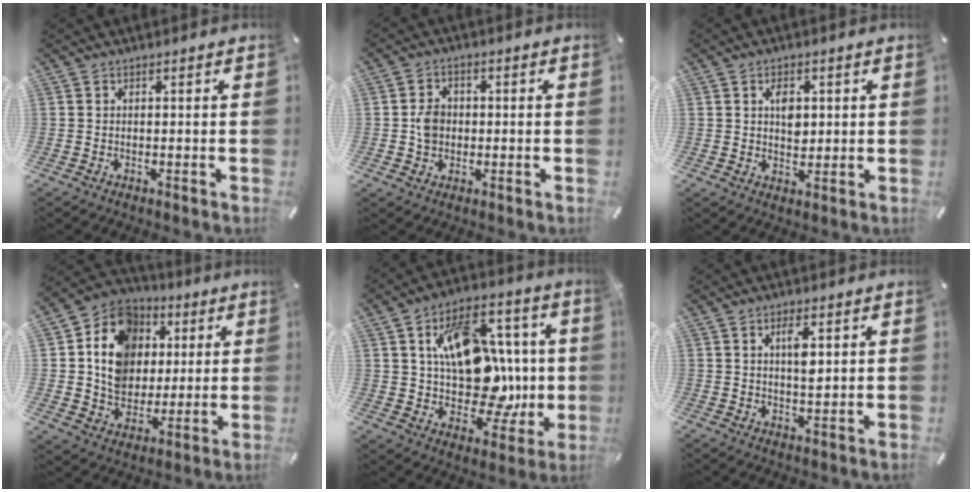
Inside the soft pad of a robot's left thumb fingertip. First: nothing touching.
{"total": 4.7, "force": [-0.5, 4.0, 2.4], "torque": [-0.044, 0.010, -0.007]}
{"total": 4.3, "force": [1.1, 3.1, 2.8], "torque": [-0.036, -0.002, 0.014]}
{"total": 14.7, "force": [2.5, 12.9, 6.6], "torque": [-0.126, -0.006, 0.052]}
{"total": 19.1, "force": [2.9, 14.2, 12.5], "torque": [-0.171, -0.018, 0.063]}
{"total": 4.5, "force": [1.6, 1.5, 3.9], "torque": [-0.060, -0.006, 0.021]}